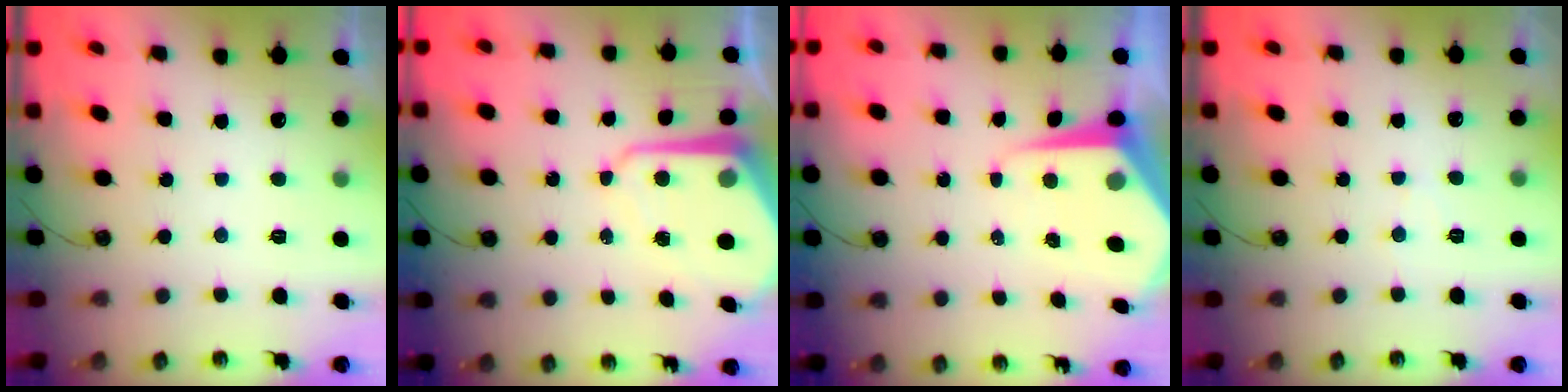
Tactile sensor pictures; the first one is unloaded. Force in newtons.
{"total": 9.3, "press": 9.3, "slide": 0.8}
{"total": 9.3, "press": 9.3, "slide": 0.9}
{"total": 3.9, "press": 3.9, "slide": 0.6}